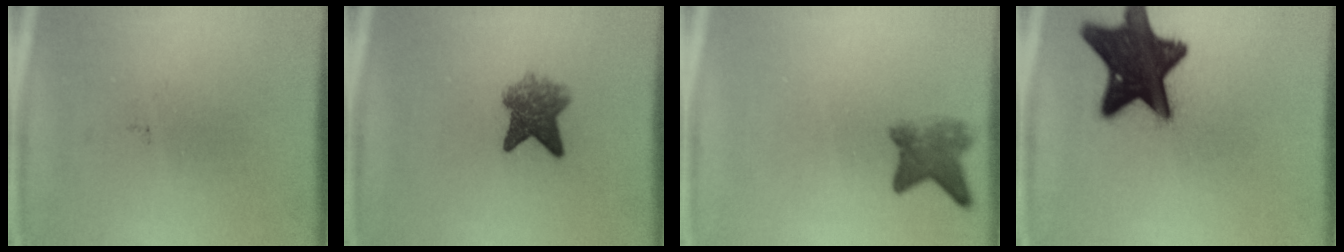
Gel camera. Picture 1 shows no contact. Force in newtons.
{"total": 5.5}
{"total": 4.2}
{"total": 17.4}